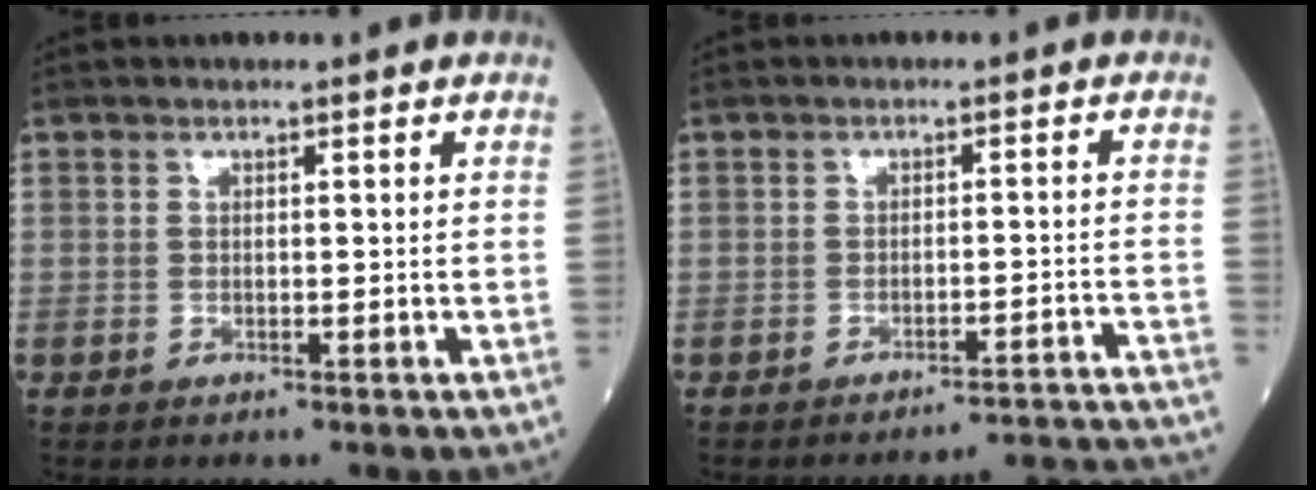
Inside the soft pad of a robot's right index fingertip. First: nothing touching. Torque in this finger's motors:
{"motor_torque": [-0.19, -0.19, -0.02, 0.00]}